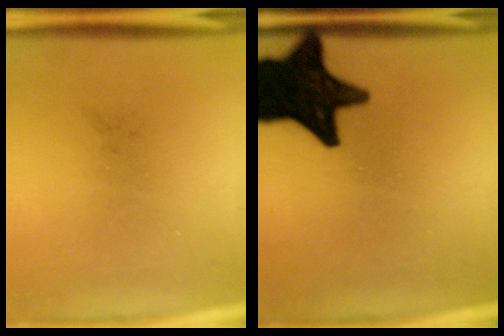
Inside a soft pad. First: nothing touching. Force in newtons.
{"total": 19.0}